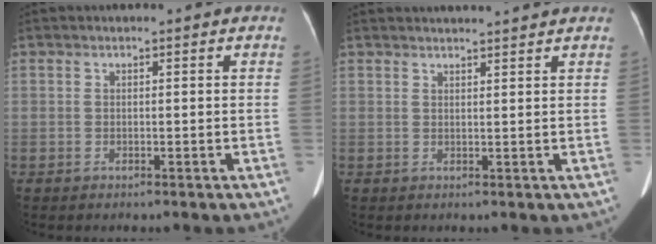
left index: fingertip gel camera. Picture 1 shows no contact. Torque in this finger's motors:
{"motor_torque": [0.10, -1.21, 0.00, 0.01]}